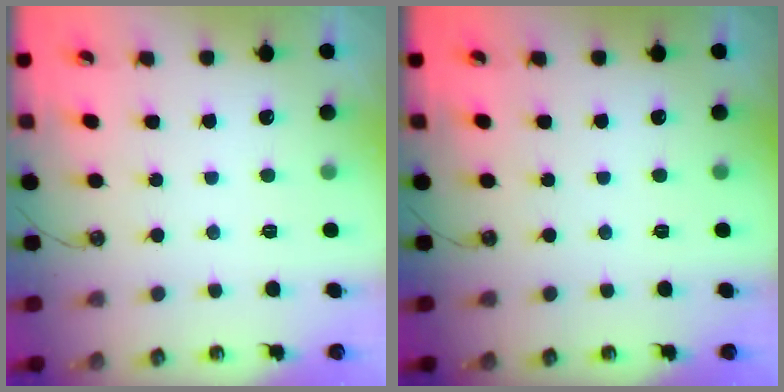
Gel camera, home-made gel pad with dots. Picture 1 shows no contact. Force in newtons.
{"total": 0.0}